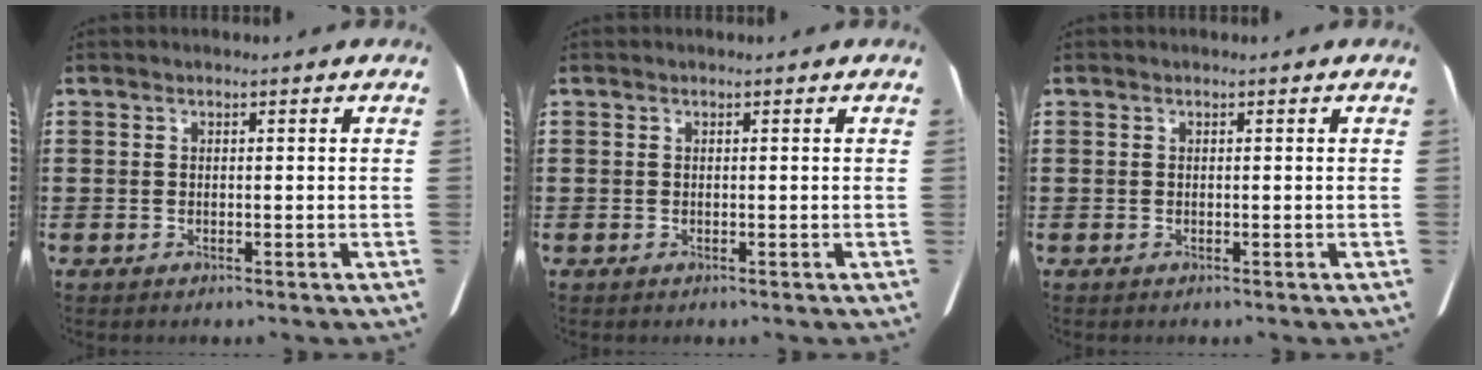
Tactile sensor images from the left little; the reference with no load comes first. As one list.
[{"total": 0.0}, {"total": 0.0}]